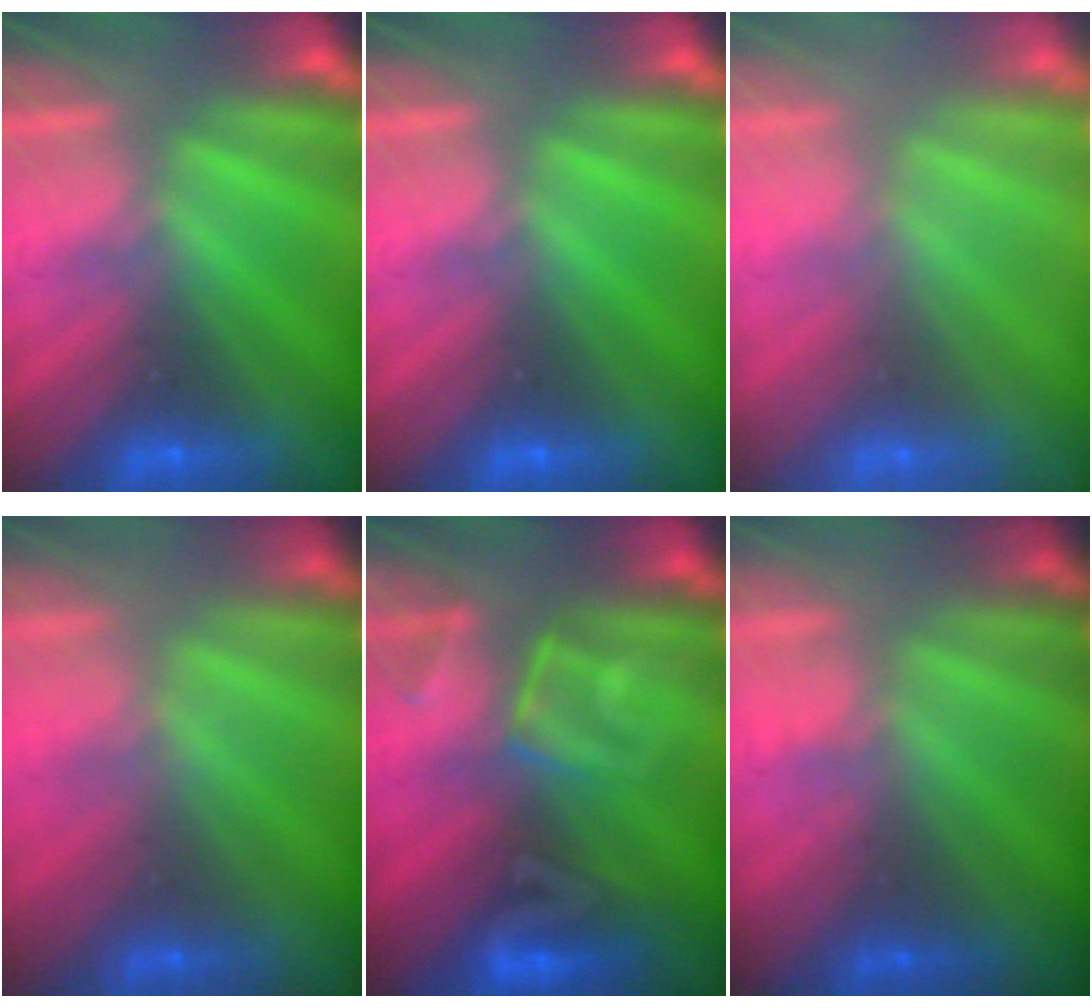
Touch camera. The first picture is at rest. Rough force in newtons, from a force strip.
{"total": 0.0}
{"total": 2.9}
{"total": 1.5}
{"total": 2.9}
{"total": 1.8}